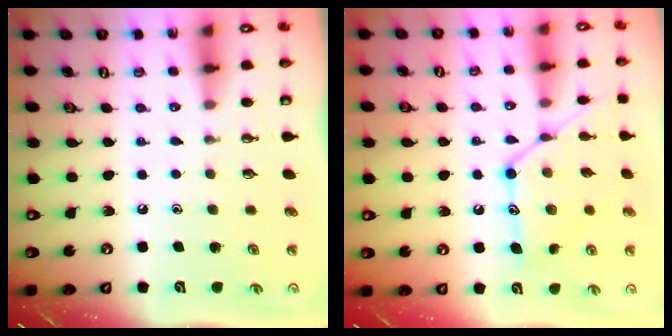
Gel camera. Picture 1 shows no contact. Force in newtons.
{"total": 15.7, "press": 15.6, "slide": 1.1}